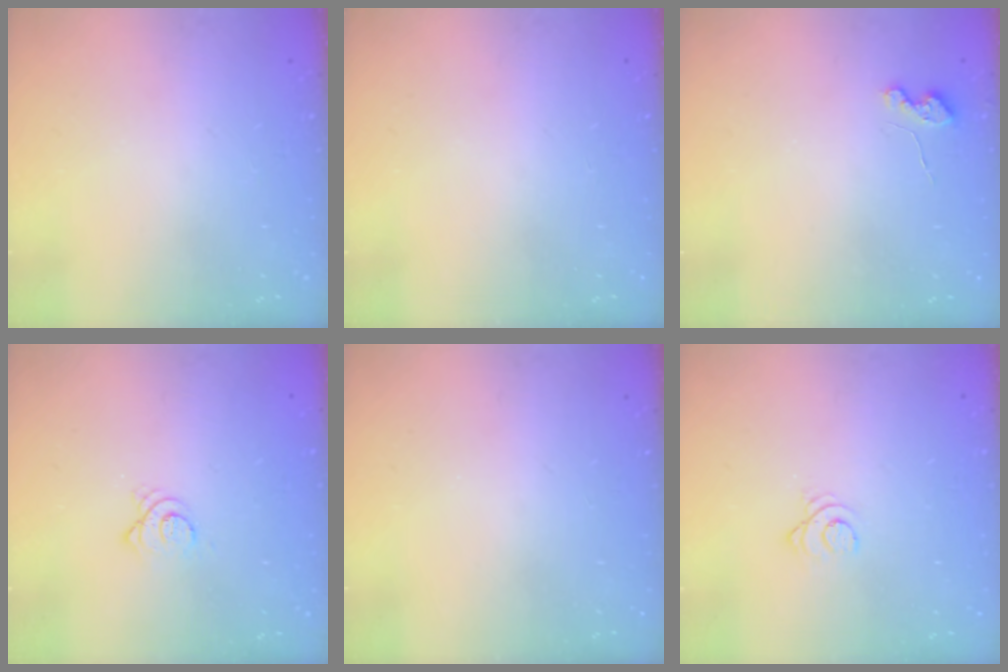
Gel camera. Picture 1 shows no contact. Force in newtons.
{"total": 0.0}
{"total": 3.7, "press": 3.7, "slide": 0.4}
{"total": 3.7, "press": 3.7, "slide": 0.0}
{"total": 0.0}
{"total": 2.6, "press": 2.6, "slide": 0.3}